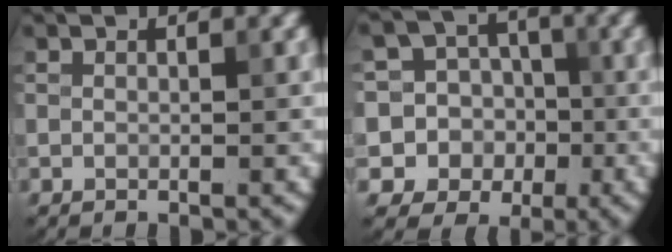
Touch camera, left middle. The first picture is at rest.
{"total": 12.6, "force": [-1.6, 12.1, 3.2], "torque": [-0.094, 0.027, -0.049]}